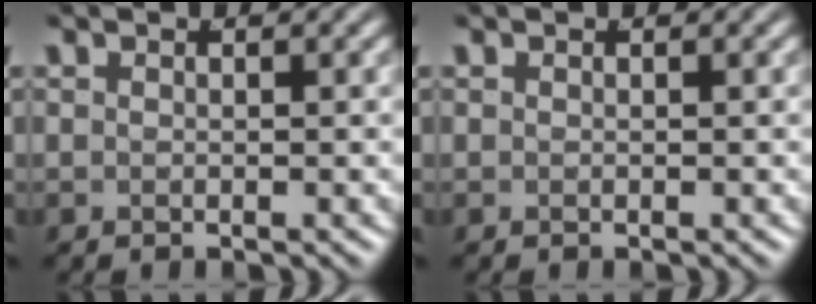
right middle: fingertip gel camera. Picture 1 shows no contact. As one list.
[{"total": 0.0}]